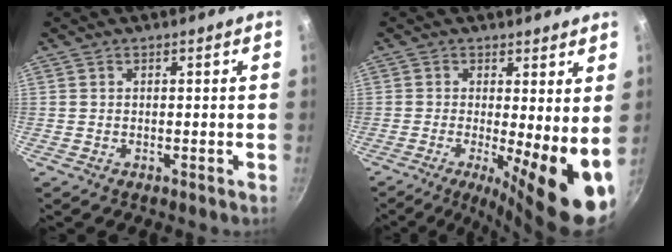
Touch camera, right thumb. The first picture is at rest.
{"total": 12.8, "force": [-1.6, 3.2, 12.3], "torque": [-0.149, -0.021, -0.021]}